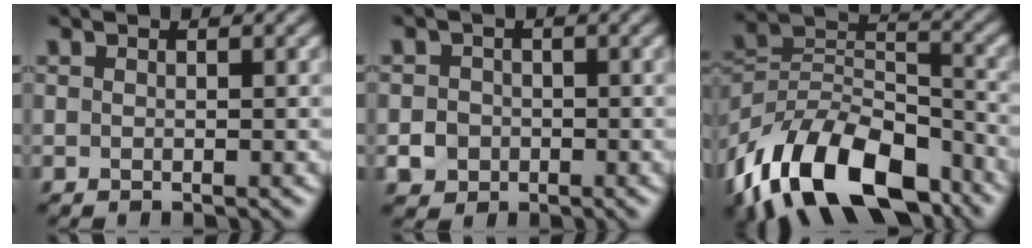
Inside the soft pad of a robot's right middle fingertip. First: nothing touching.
{"total": 2.3, "force": [-0.7, 2.0, 0.6], "torque": [0.000, -0.002, -0.013]}
{"total": 14.9, "force": [-9.4, 7.7, 8.6], "torque": [-0.175, 0.011, -0.181]}